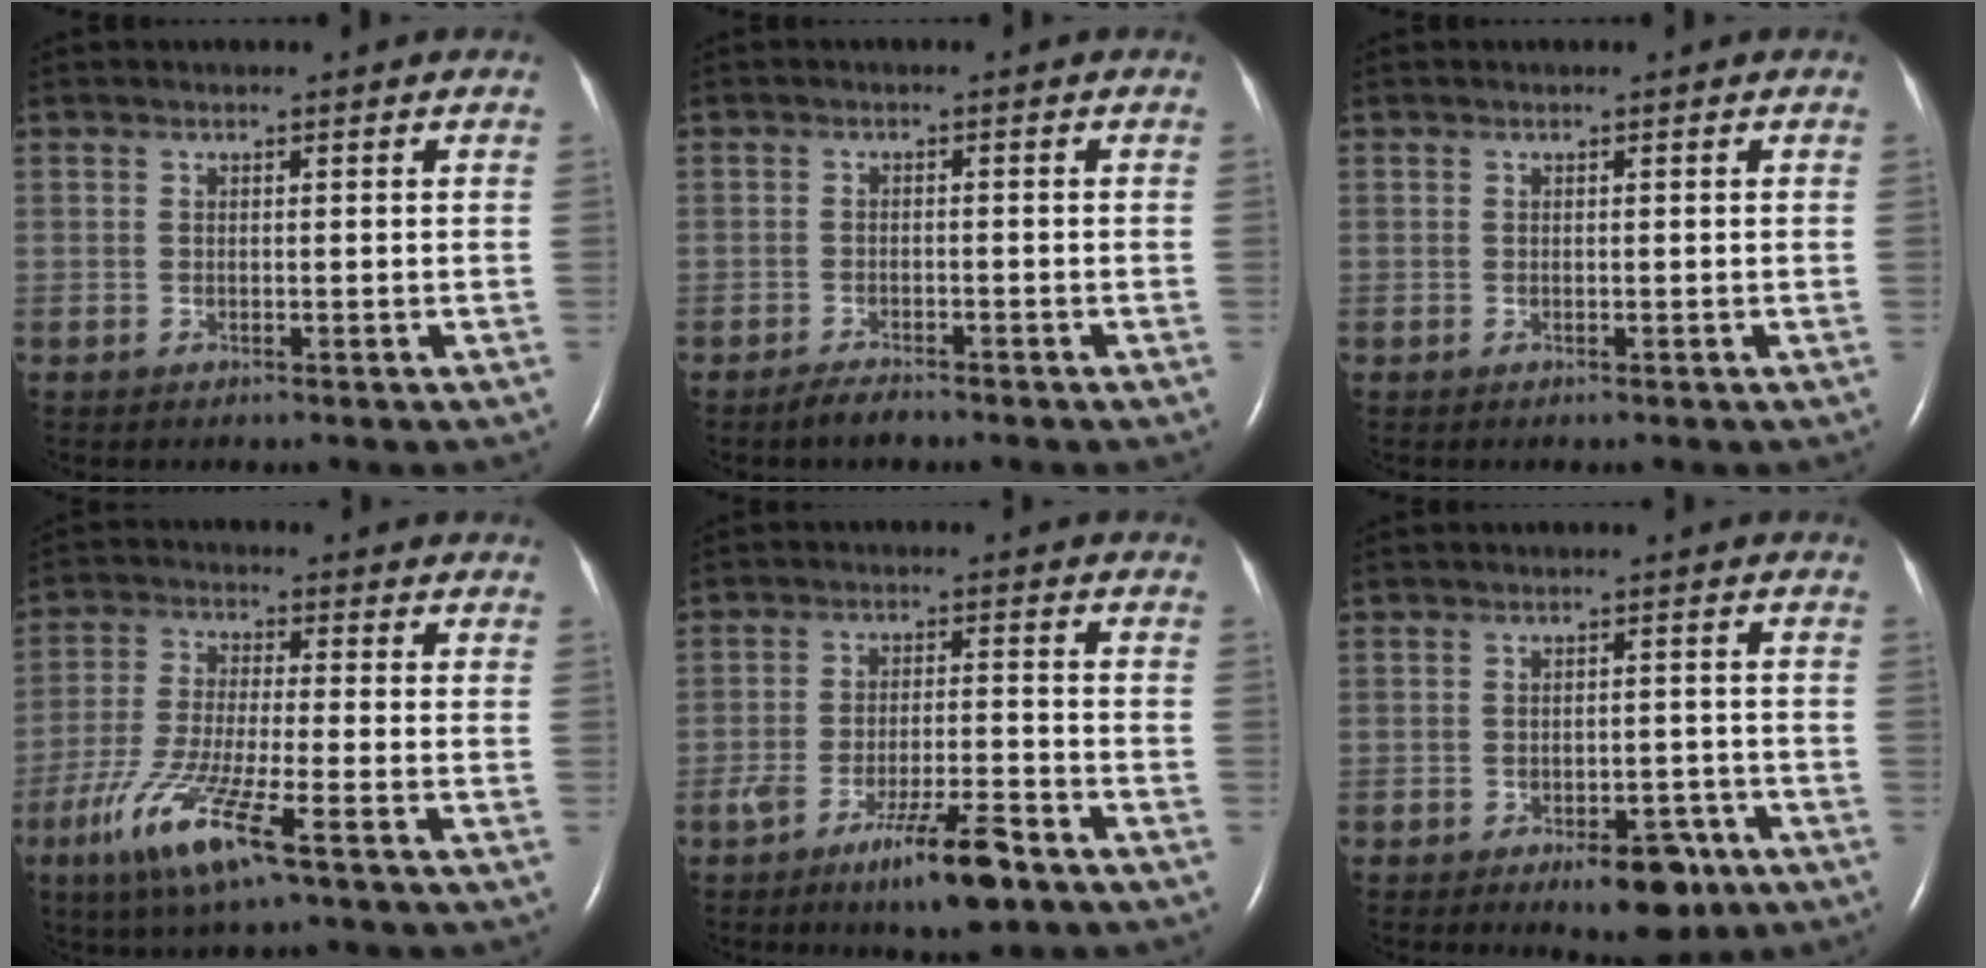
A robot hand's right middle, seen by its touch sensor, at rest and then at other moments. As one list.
[{"total": 2.3, "force": [-2.0, 0.4, 1.0], "torque": [-0.028, -0.005, -0.034]}, {"total": 0.0}, {"total": 11.3, "force": [-5.8, 0.7, 9.6], "torque": [-0.199, -0.027, -0.109]}, {"total": 9.0, "force": [-5.8, 0.9, 6.8], "torque": [-0.116, -0.010, -0.095]}, {"total": 6.9, "force": [-4.1, 3.3, 4.4], "torque": [-0.049, 0.006, -0.052]}]